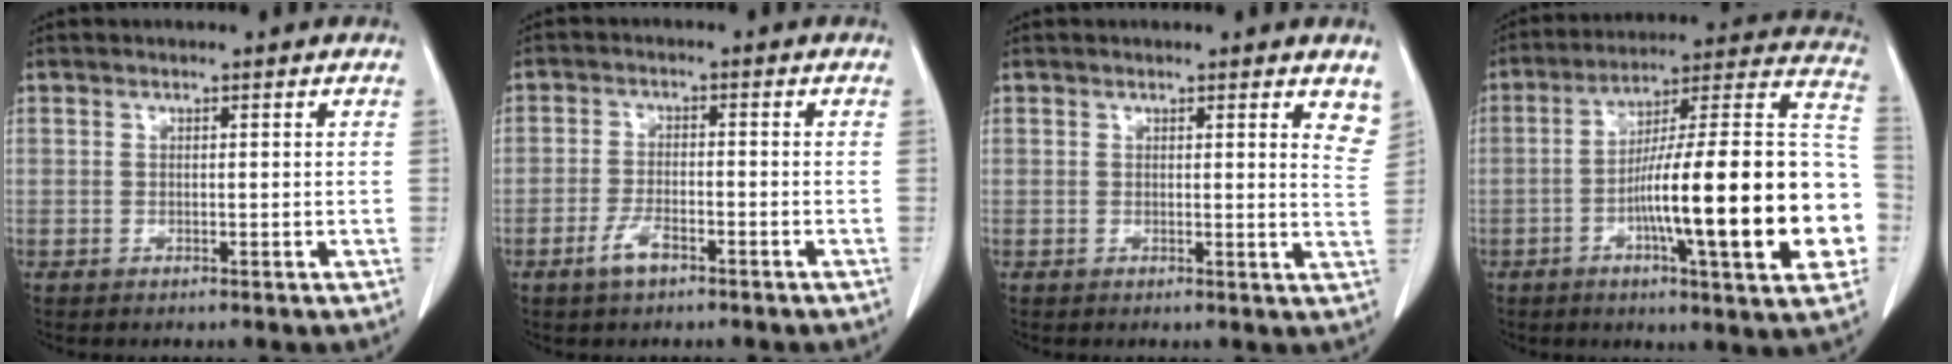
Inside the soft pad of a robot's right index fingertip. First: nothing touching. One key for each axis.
{"total": 3.7, "fx": -2.4, "fy": 1.2, "fz": 2.6, "tx": -0.054, "ty": 0.003, "tz": -0.043}
{"total": 4.8, "fx": 3.9, "fy": 1.0, "fz": 2.5, "tx": -0.019, "ty": -0.017, "tz": 0.026}
{"total": 26.5, "fx": -5.4, "fy": 2.8, "fz": 25.8, "tx": -0.302, "ty": 0.017, "tz": -0.086}